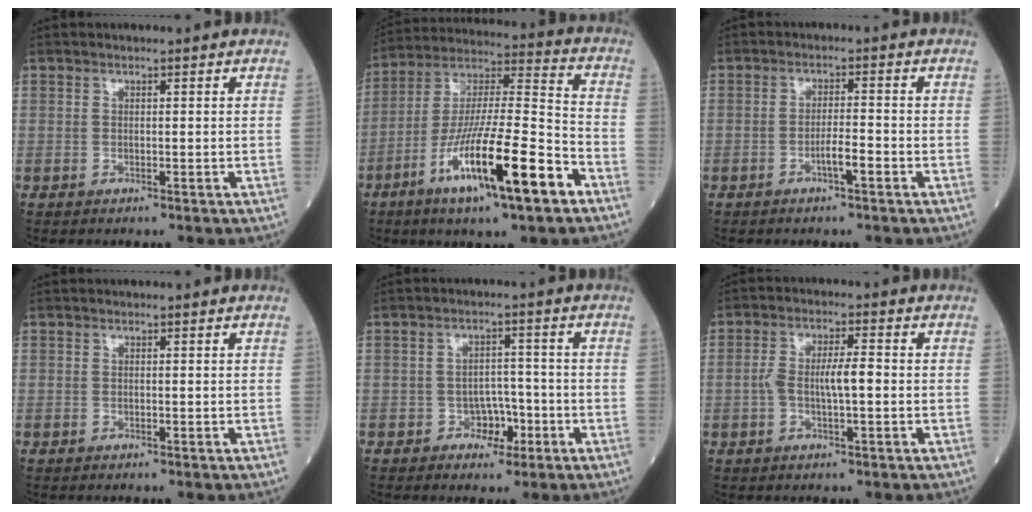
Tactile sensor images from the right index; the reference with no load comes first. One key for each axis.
{"total": 19.3, "fx": -9.3, "fy": 1.9, "fz": 16.8, "tx": -0.316, "ty": -0.026, "tz": -0.163}
{"total": 3.0, "fx": -1.5, "fy": 0.3, "fz": 2.6, "tx": -0.043, "ty": 0.002, "tz": -0.027}
{"total": 0.0}
{"total": 4.0, "fx": -1.8, "fy": 2.9, "fz": 2.0, "tx": -0.020, "ty": 0.010, "tz": -0.027}
{"total": 5.3, "fx": -0.5, "fy": 1.2, "fz": 5.1, "tx": -0.104, "ty": 0.014, "tz": -0.008}